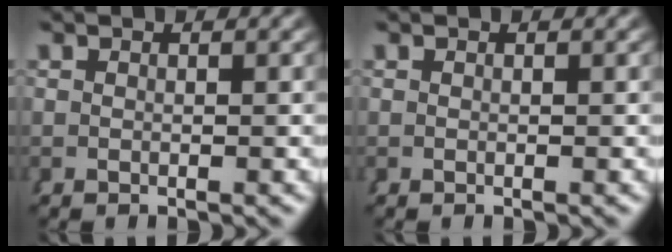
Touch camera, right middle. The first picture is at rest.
{"total": 0.0}